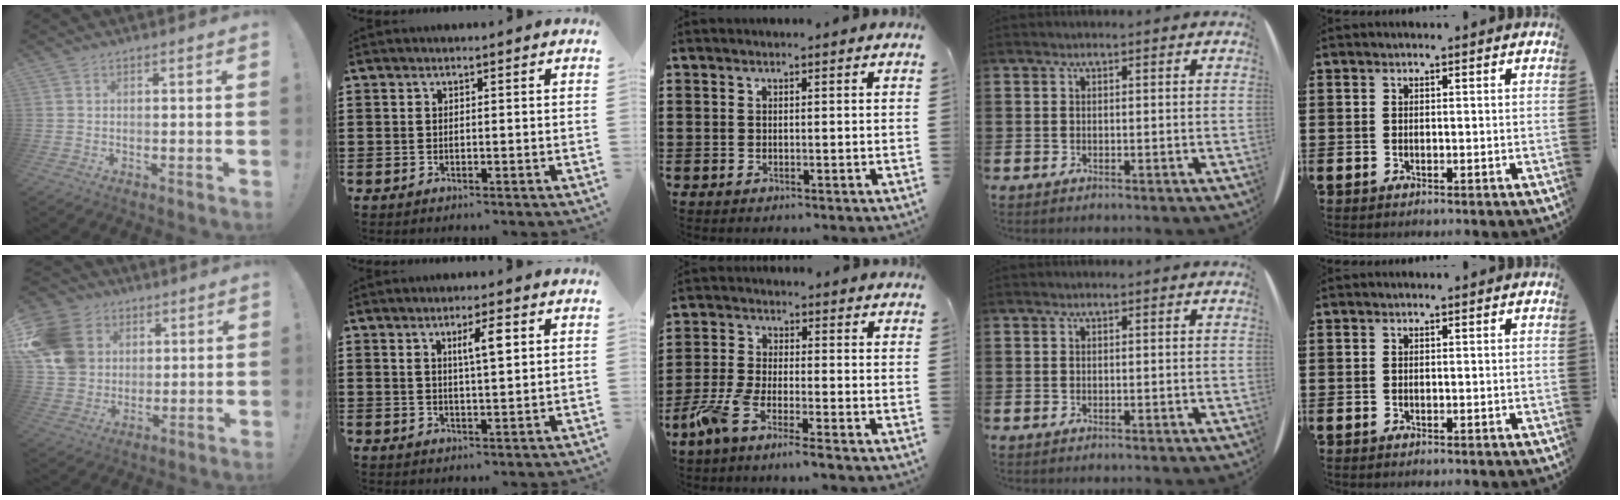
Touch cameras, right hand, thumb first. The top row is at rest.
{"thumb": {"total": 16.3, "force": [4.8, 13.9, 7.3], "torque": [-0.126, -0.012, 0.103]}, "index": {"total": 4.3, "force": [1.6, 0.8, 3.9], "torque": [-0.063, 0.000, 0.020]}, "middle": {"total": 5.4, "force": [-4.1, 0.3, 3.5], "torque": [-0.094, -0.017, -0.082]}}